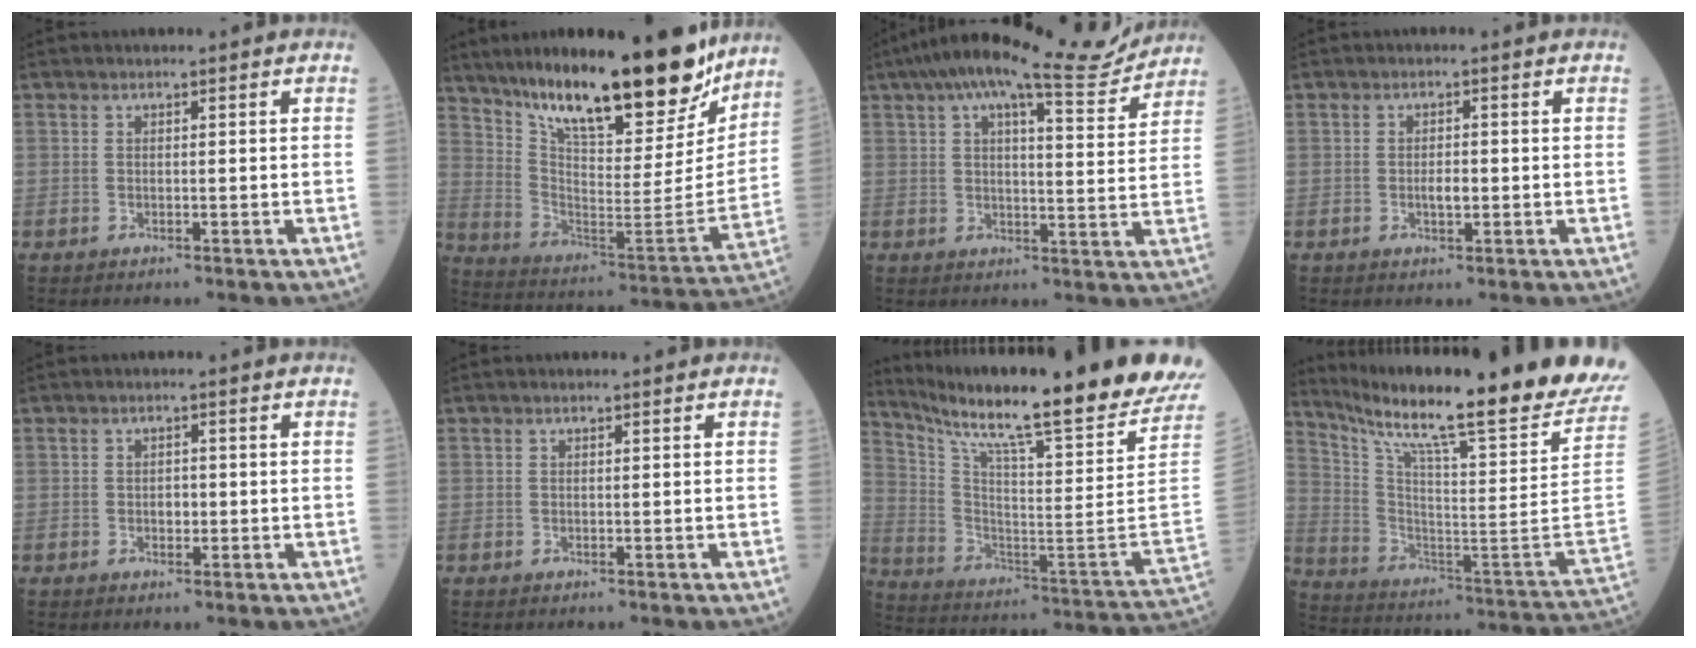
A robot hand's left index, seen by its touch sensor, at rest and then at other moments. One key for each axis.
{"total": 26.0, "fx": 20.3, "fy": 5.4, "fz": 15.3, "tx": -0.250, "ty": -0.028, "tz": 0.313}
{"total": 14.6, "fx": 12.7, "fy": 1.7, "fz": 7.0, "tx": -0.119, "ty": 0.015, "tz": 0.175}
{"total": 2.0, "fx": -0.3, "fy": 0.7, "fz": 1.8, "tx": -0.033, "ty": 0.001, "tz": -0.005}
{"total": 1.4, "fx": -0.2, "fy": 0.9, "fz": 1.0, "tx": -0.016, "ty": 0.002, "tz": -0.001}
{"total": 0.0}
{"total": 27.6, "fx": 22.5, "fy": -1.5, "fz": 15.8, "tx": -0.283, "ty": -0.084, "tz": 0.334}
{"total": 29.0, "fx": 23.9, "fy": -1.2, "fz": 16.4, "tx": -0.290, "ty": -0.094, "tz": 0.345}